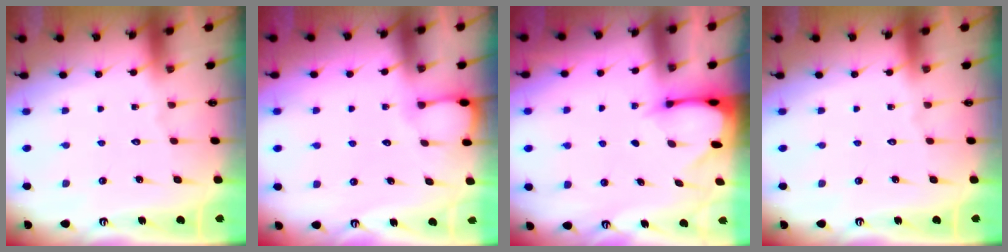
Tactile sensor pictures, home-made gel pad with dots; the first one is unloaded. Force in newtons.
{"total": 2.5, "press": 2.5, "slide": 0.2}
{"total": 2.5, "press": 2.5, "slide": 0.3}
{"total": 0.0}